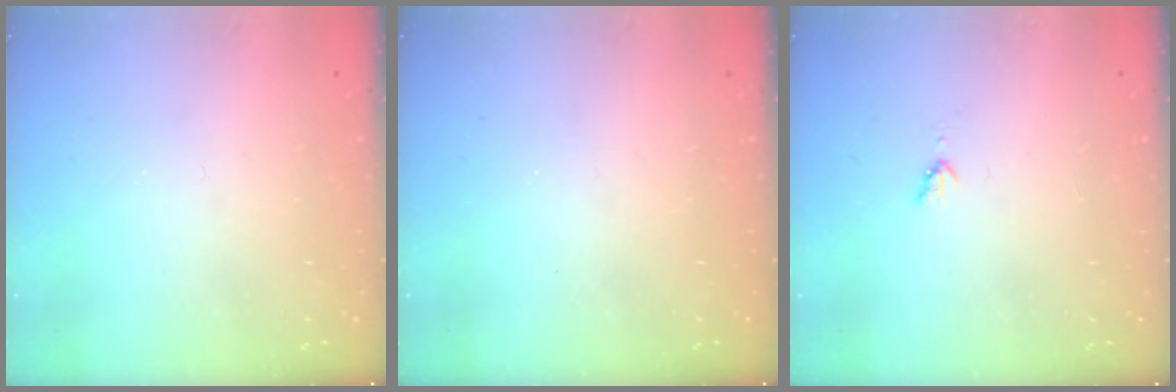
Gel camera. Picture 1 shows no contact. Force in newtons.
{"total": 0.0}
{"total": 2.8, "press": 2.8, "slide": 0.4}